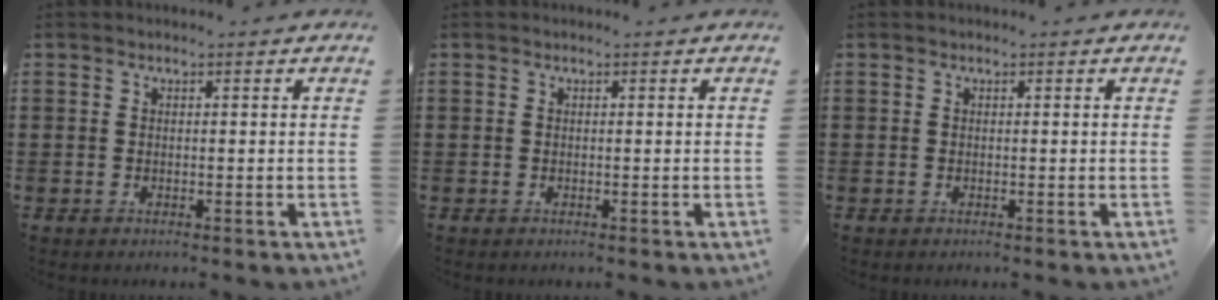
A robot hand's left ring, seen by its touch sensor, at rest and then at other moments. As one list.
[{"total": 0.0}, {"total": 0.0}]